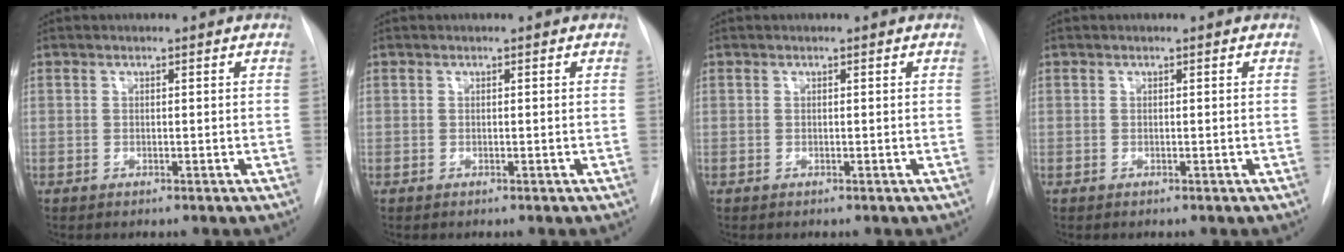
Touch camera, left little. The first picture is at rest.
{"total": 0.0}
{"total": 0.0}
{"total": 0.0}